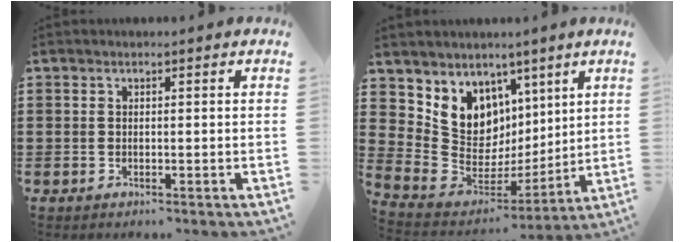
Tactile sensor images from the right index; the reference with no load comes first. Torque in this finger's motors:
{"motor_torque": [1.03, 0.97, 0.50, 0.15]}